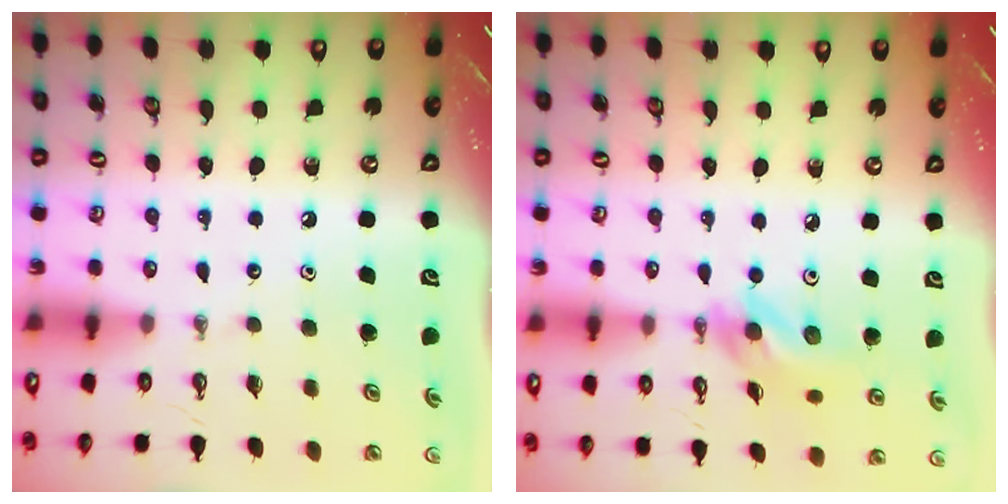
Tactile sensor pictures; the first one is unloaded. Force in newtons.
{"total": 12.1, "press": 10.9, "slide": 5.3}